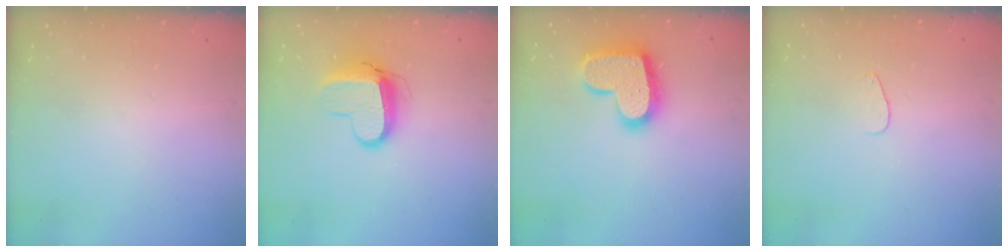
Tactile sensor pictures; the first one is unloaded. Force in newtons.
{"total": 10.3, "press": 10.3, "slide": 1.2}
{"total": 18.1, "press": 18.1, "slide": 1.1}
{"total": 2.8, "press": 2.8, "slide": 0.2}